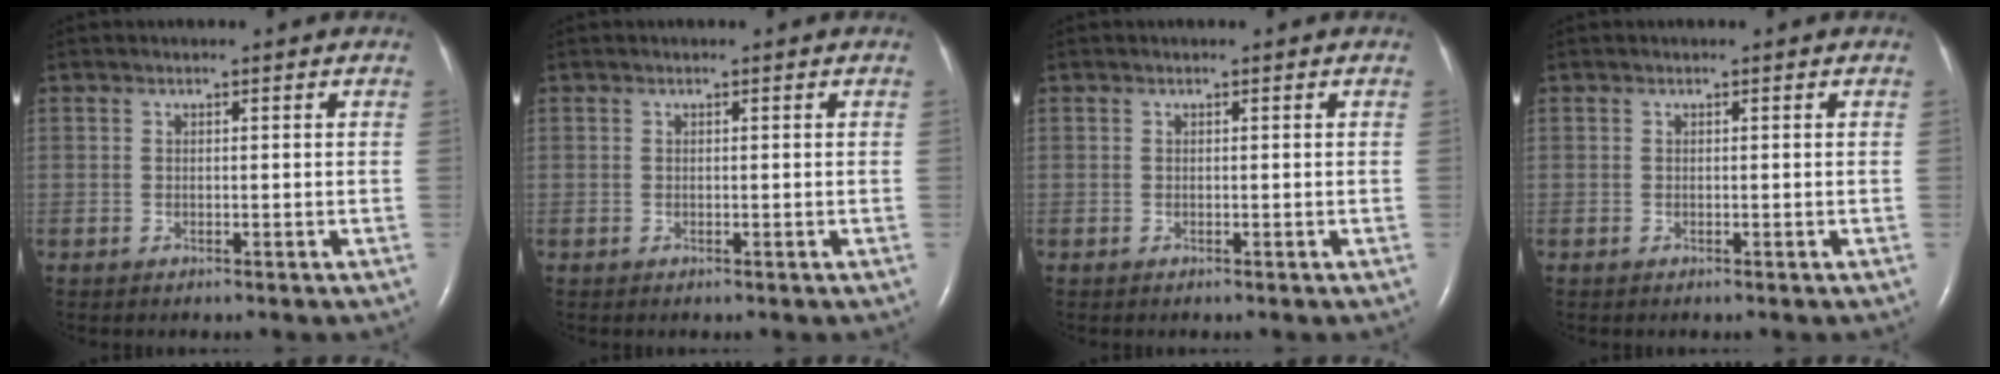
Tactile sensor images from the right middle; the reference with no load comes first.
{"total": 0.0}
{"total": 0.0}
{"total": 0.0}